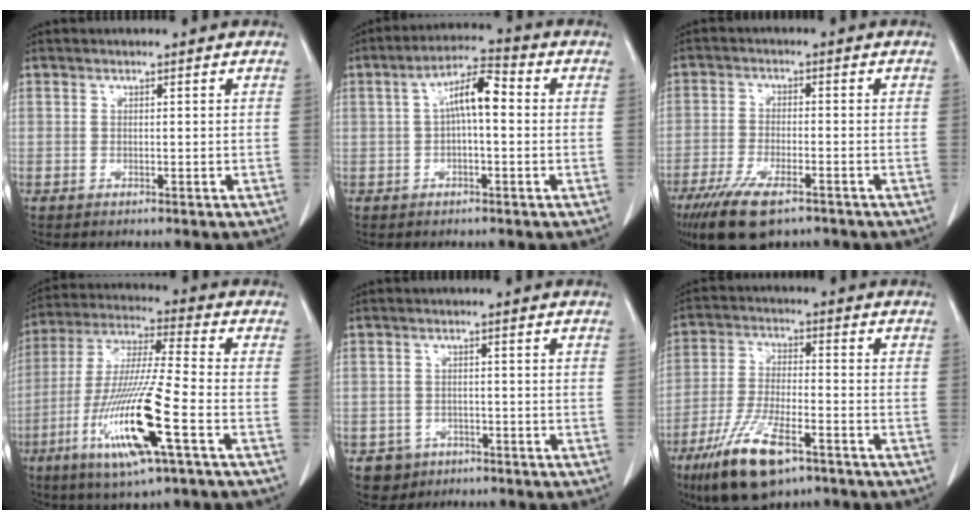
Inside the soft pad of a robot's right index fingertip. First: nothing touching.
{"total": 6.8, "force": [0.6, 1.9, 6.5], "torque": [-0.119, 0.028, 0.006]}
{"total": 10.4, "force": [-7.1, 3.2, 7.0], "torque": [-0.127, -0.019, -0.119]}
{"total": 16.6, "force": [-6.3, 0.5, 15.4], "torque": [-0.315, -0.022, -0.119]}
{"total": 3.8, "force": [-2.0, 3.2, 0.2], "torque": [0.002, 0.011, -0.027]}
{"total": 12.8, "force": [-7.7, 3.8, 9.4], "torque": [-0.189, -0.018, -0.134]}